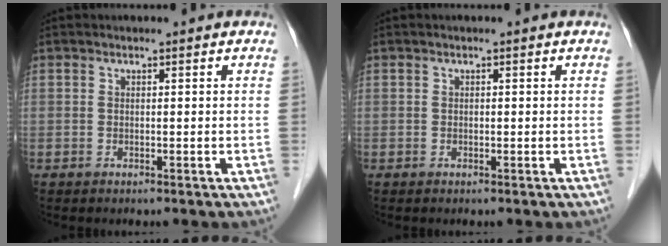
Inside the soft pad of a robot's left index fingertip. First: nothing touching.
{"total": 0.0}